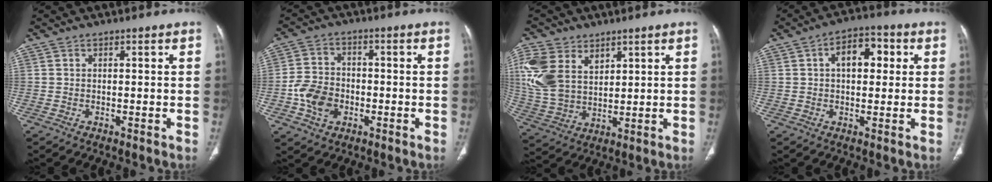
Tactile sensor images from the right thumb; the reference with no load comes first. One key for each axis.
{"total": 8.4, "fx": -2.4, "fy": 6.4, "fz": 4.8, "tx": -0.076, "ty": 0.015, "tz": -0.046}
{"total": 14.9, "fx": 6.1, "fy": 10.2, "fz": 9.1, "tx": -0.202, "ty": -0.016, "tz": 0.134}
{"total": 8.7, "fx": 2.1, "fy": 5.0, "fz": 6.8, "tx": -0.078, "ty": 0.016, "tz": 0.026}